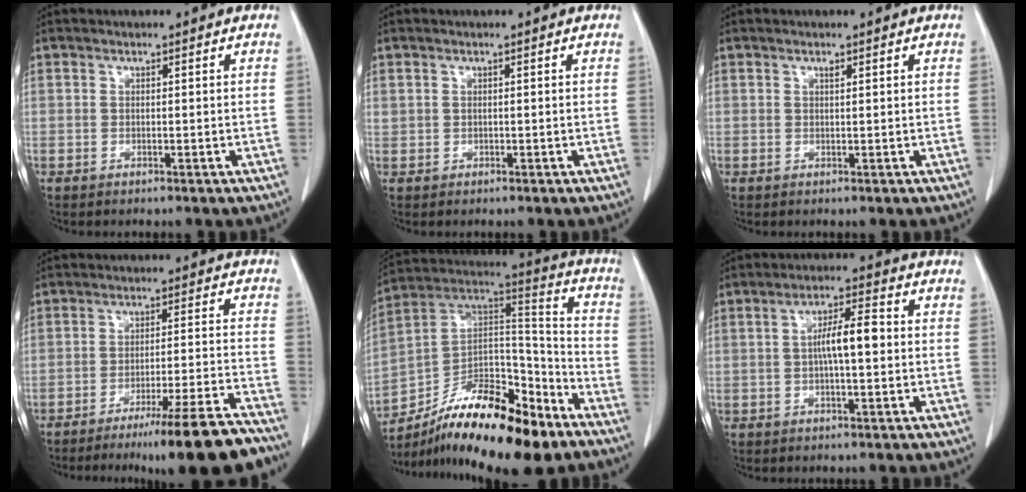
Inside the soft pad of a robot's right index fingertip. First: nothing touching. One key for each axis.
{"total": 0.6, "fx": 0.4, "fy": 0.4, "fz": 0.1, "tx": 0.004, "ty": 0.010, "tz": 0.010}
{"total": 0.5, "fx": 0.3, "fy": 0.1, "fz": 0.4, "tx": -0.009, "ty": -0.002, "tz": 0.006}
{"total": 15.3, "fx": -12.4, "fy": -0.4, "fz": 8.9, "tx": -0.089, "ty": 0.001, "tz": -0.183}
{"total": 22.7, "fx": -14.9, "fy": 7.2, "fz": 15.6, "tx": -0.242, "ty": 0.026, "tz": -0.245}
{"total": 5.9, "fx": 0.0, "fy": 1.1, "fz": 5.8, "tx": -0.105, "ty": 0.013, "tz": -0.003}